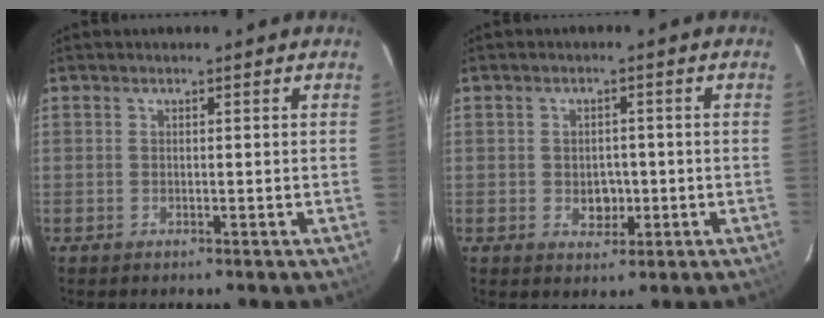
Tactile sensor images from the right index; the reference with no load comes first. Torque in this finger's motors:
{"motor_torque": [0.07, 0.08, 0.04, 0.01]}